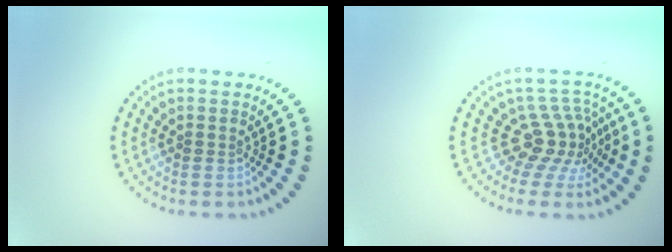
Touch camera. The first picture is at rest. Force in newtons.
{"total": 3.7, "press": 2.6, "slide": 2.6}